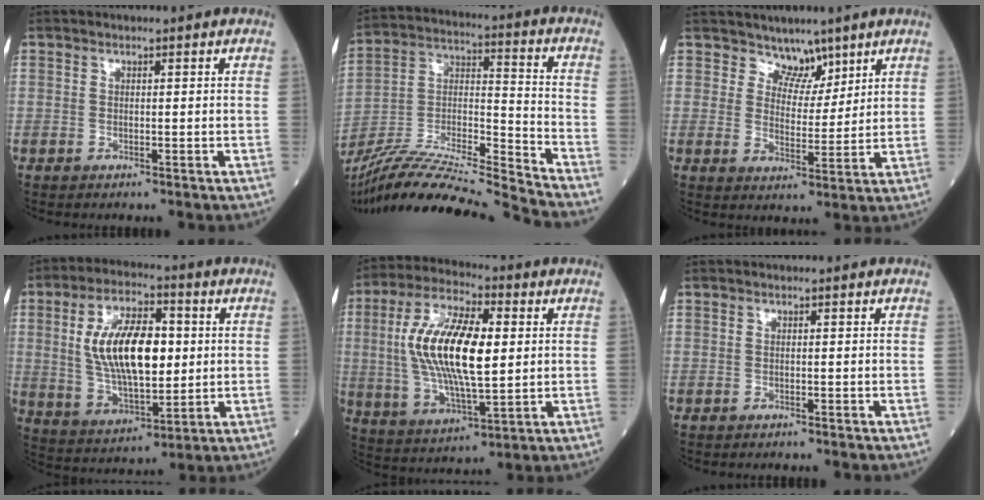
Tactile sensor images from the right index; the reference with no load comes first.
{"total": 22.8, "force": [-21.0, -1.7, 8.6], "torque": [-0.184, -0.023, -0.366]}
{"total": 4.3, "force": [3.6, 2.3, 0.3], "torque": [0.005, -0.006, 0.062]}
{"total": 14.8, "force": [2.0, 6.0, 13.4], "torque": [-0.260, 0.011, 0.040]}
{"total": 16.3, "force": [1.7, 4.9, 15.4], "torque": [-0.312, 0.008, 0.031]}
{"total": 0.8, "force": [-0.7, 0.0, 0.2], "torque": [-0.006, -0.002, -0.010]}